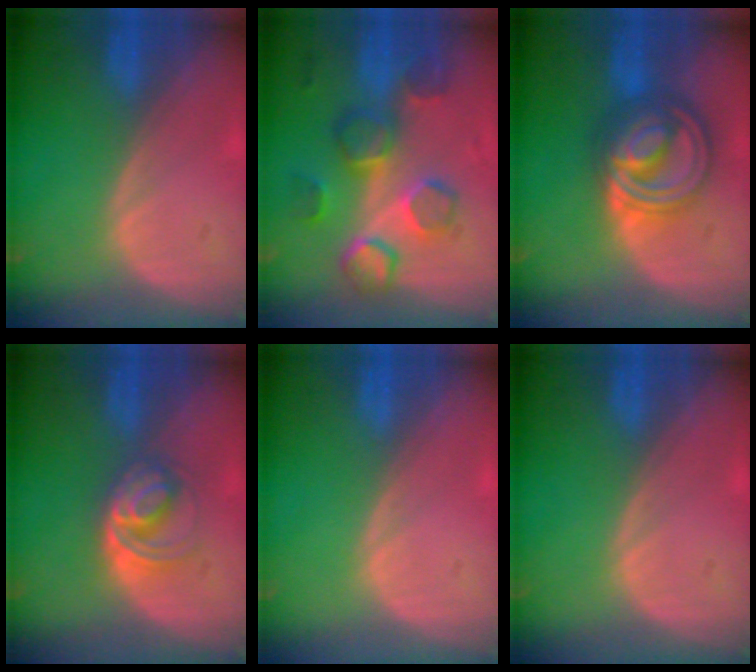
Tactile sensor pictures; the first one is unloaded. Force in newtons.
{"total": 8.7, "press": 8.4, "slide": 2.0}
{"total": 9.0, "press": 9.0, "slide": 0.7}
{"total": 5.4, "press": 5.0, "slide": 2.1}
{"total": 0.0}
{"total": 0.0}